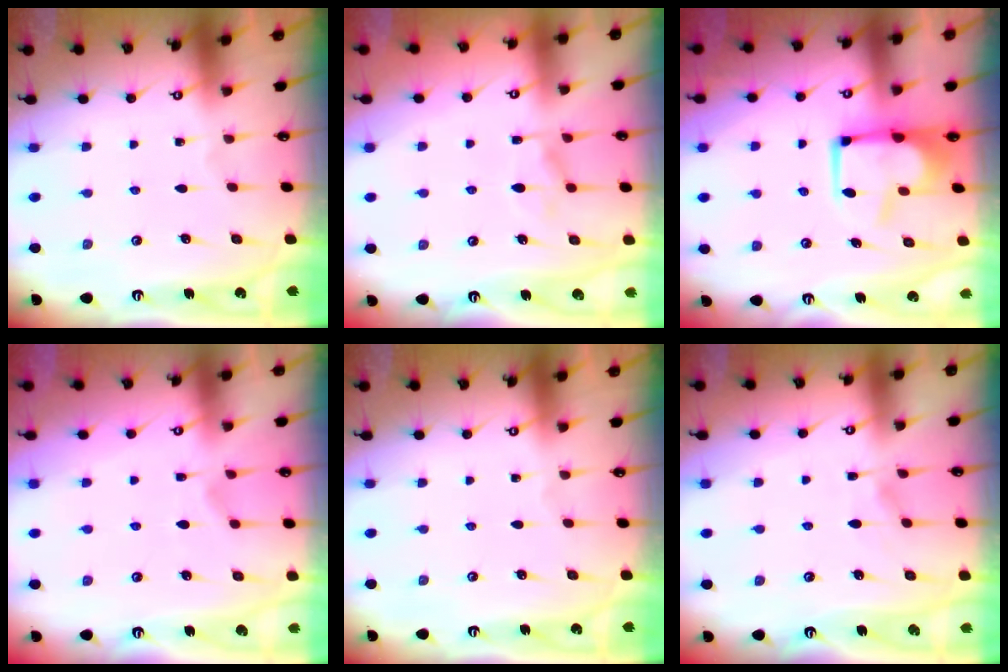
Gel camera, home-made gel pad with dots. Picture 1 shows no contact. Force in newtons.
{"total": 1.6, "press": 0.4, "slide": 1.6}
{"total": 7.0, "press": 7.0, "slide": 0.7}
{"total": 2.4, "press": 2.0, "slide": 1.2}
{"total": 0.0}
{"total": 4.2, "press": 4.2, "slide": 0.5}